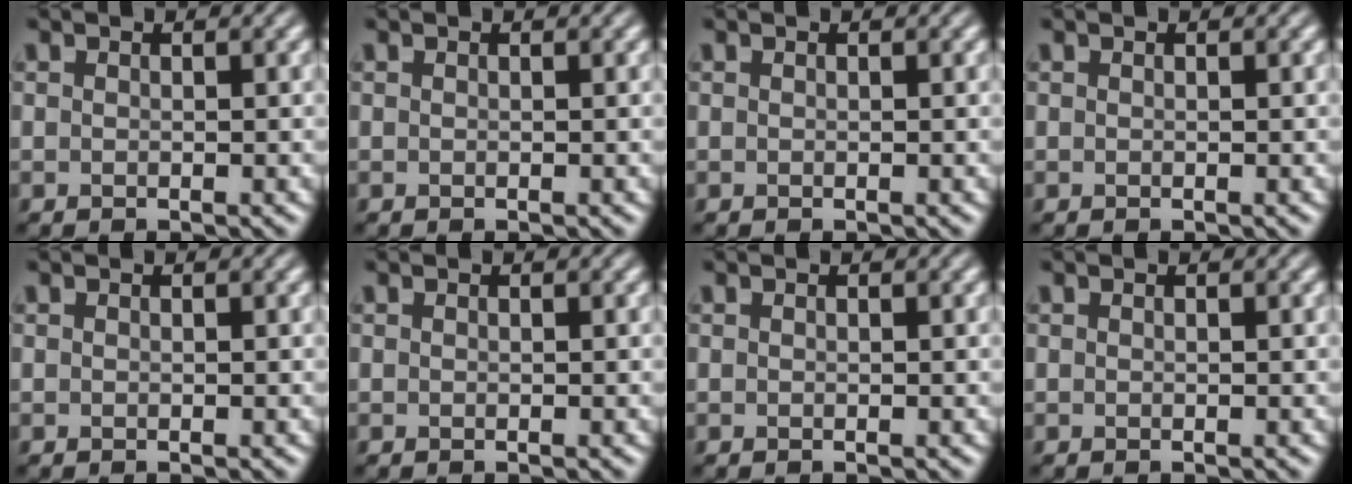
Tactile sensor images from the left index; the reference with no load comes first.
{"total": 0.0}
{"total": 0.0}
{"total": 0.0}
{"total": 0.0}
{"total": 0.0}
{"total": 0.0}
{"total": 0.0}